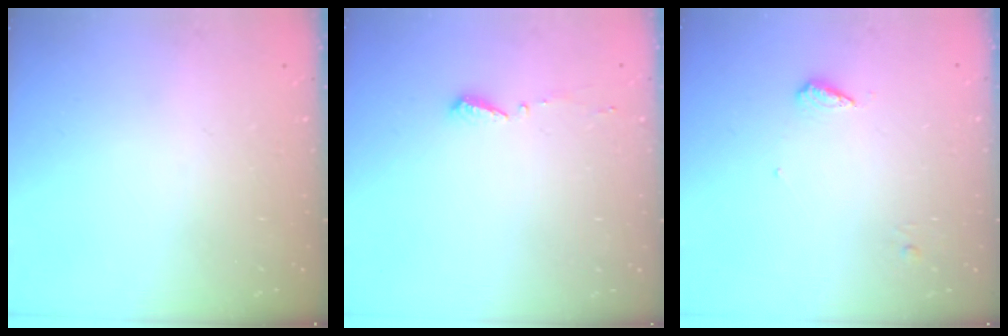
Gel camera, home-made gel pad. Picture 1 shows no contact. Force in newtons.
{"total": 3.5, "press": 3.5, "slide": 0.3}
{"total": 6.0, "press": 5.9, "slide": 1.5}